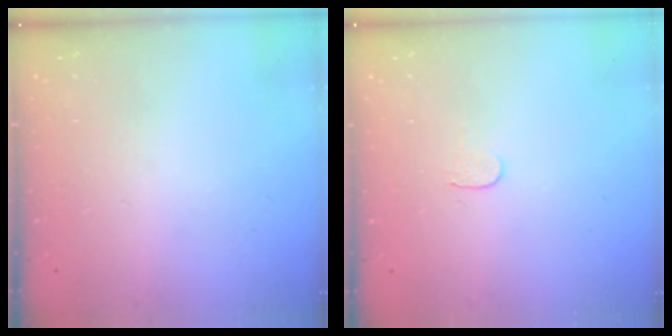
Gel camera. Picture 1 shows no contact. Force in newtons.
{"total": 3.7, "press": 3.7, "slide": 0.4}